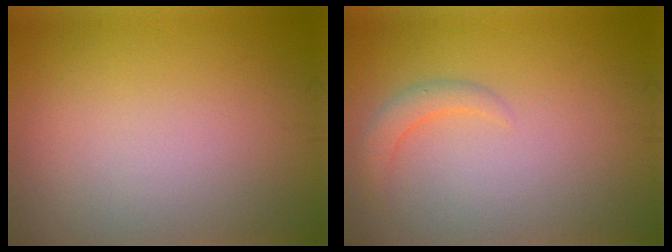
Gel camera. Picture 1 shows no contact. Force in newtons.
{"total": 1.8, "press": 1.8, "slide": 0.3}